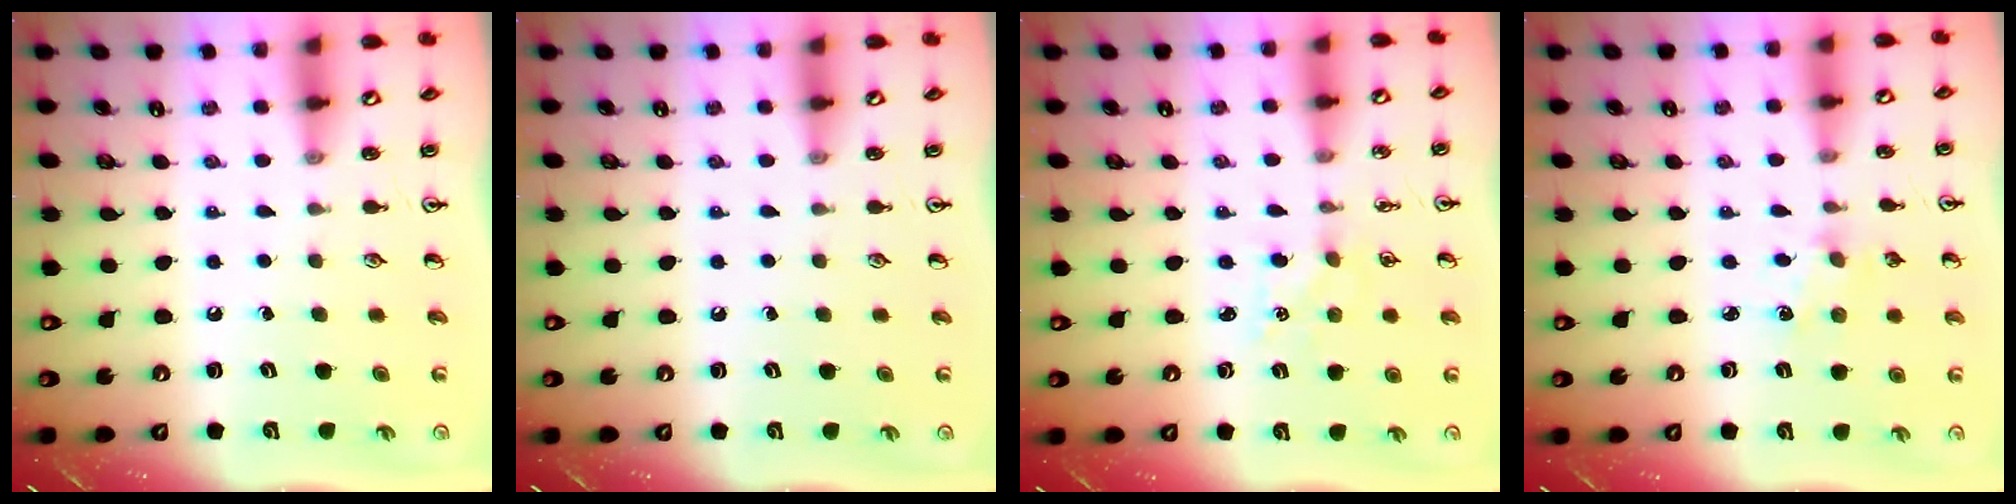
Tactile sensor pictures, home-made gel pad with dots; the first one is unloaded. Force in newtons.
{"total": 0.0}
{"total": 3.7, "press": 3.6, "slide": 0.4}
{"total": 1.7, "press": 1.7, "slide": 0.3}